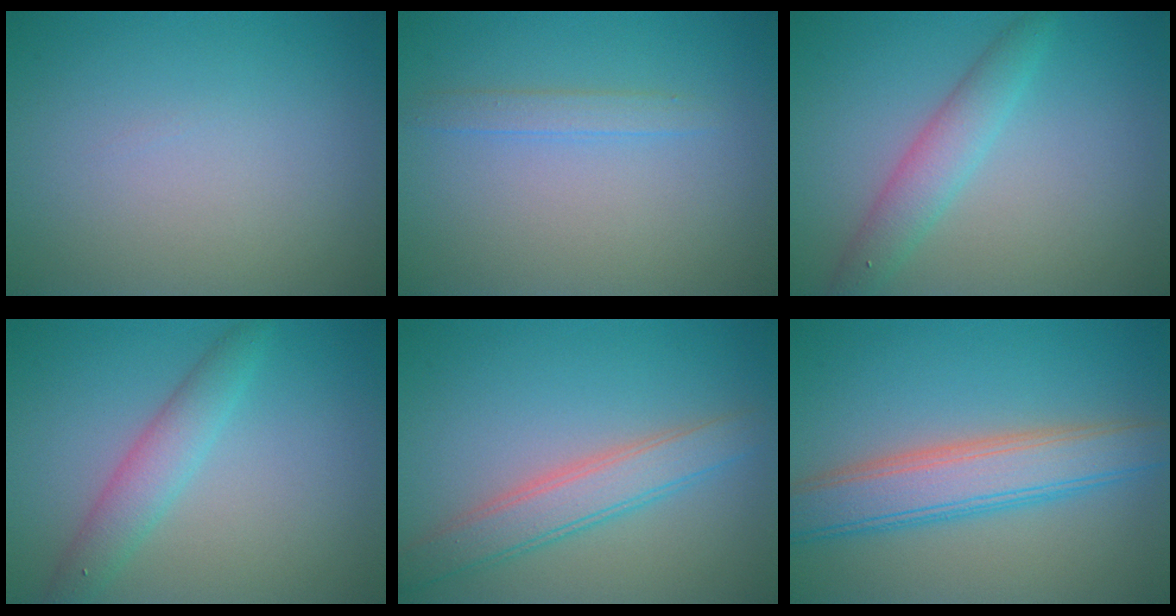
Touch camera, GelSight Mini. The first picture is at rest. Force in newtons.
{"total": 1.4, "press": 1.4, "slide": 0.0}
{"total": 3.0, "press": 3.0, "slide": 0.1}
{"total": 3.0, "press": 3.0, "slide": 0.1}
{"total": 3.8, "press": 3.8, "slide": 0.2}
{"total": 5.9, "press": 5.8, "slide": 0.4}